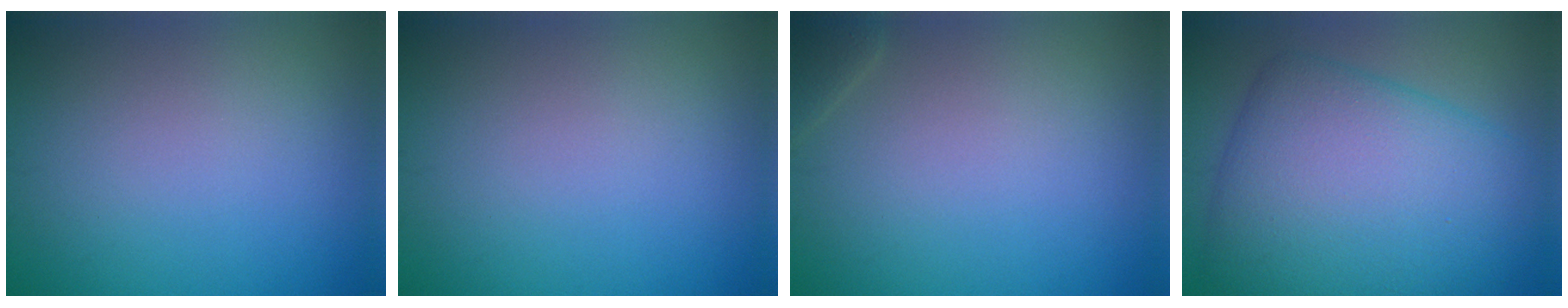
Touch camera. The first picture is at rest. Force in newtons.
{"total": 0.0}
{"total": 1.1, "press": 1.1, "slide": 0.1}
{"total": 11.5, "press": 11.5, "slide": 0.2}